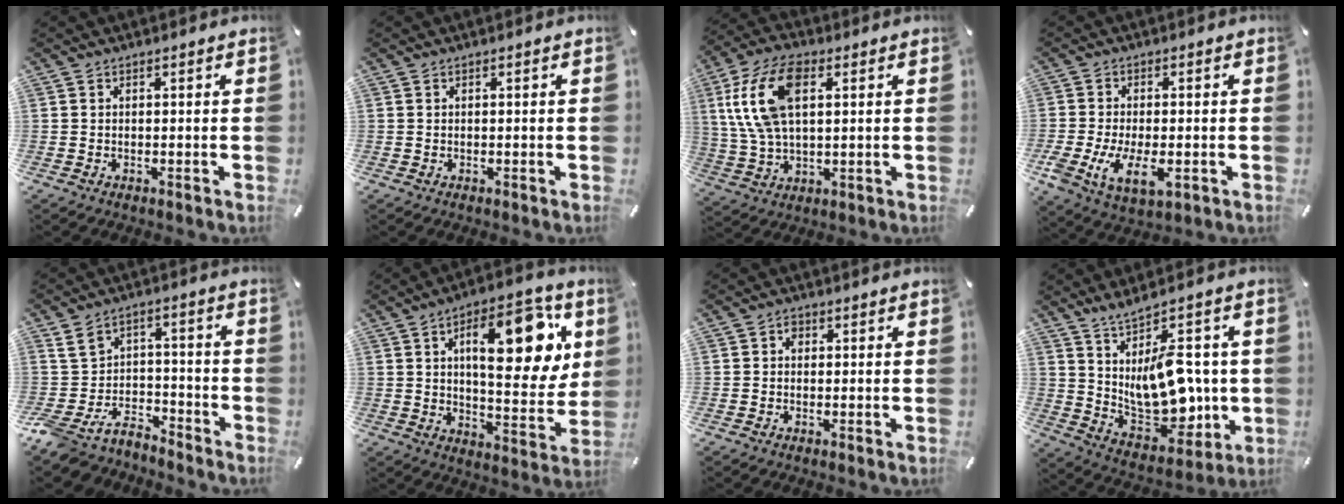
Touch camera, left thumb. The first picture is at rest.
{"total": 0.0}
{"total": 14.1, "force": [4.3, 8.0, 10.8], "torque": [-0.256, 0.004, 0.072]}
{"total": 10.0, "force": [-2.8, 5.4, 8.0], "torque": [-0.177, -0.007, -0.049]}
{"total": 7.7, "force": [-2.5, 6.4, 3.5], "torque": [-0.092, 0.014, -0.049]}
{"total": 20.7, "force": [7.2, 9.0, 17.2], "torque": [-0.231, -0.020, 0.106]}
{"total": 1.4, "force": [0.1, 1.2, 0.7], "torque": [-0.014, 0.009, -0.001]}
{"total": 16.4, "force": [3.4, 10.0, 12.6], "torque": [-0.205, -0.034, 0.070]}